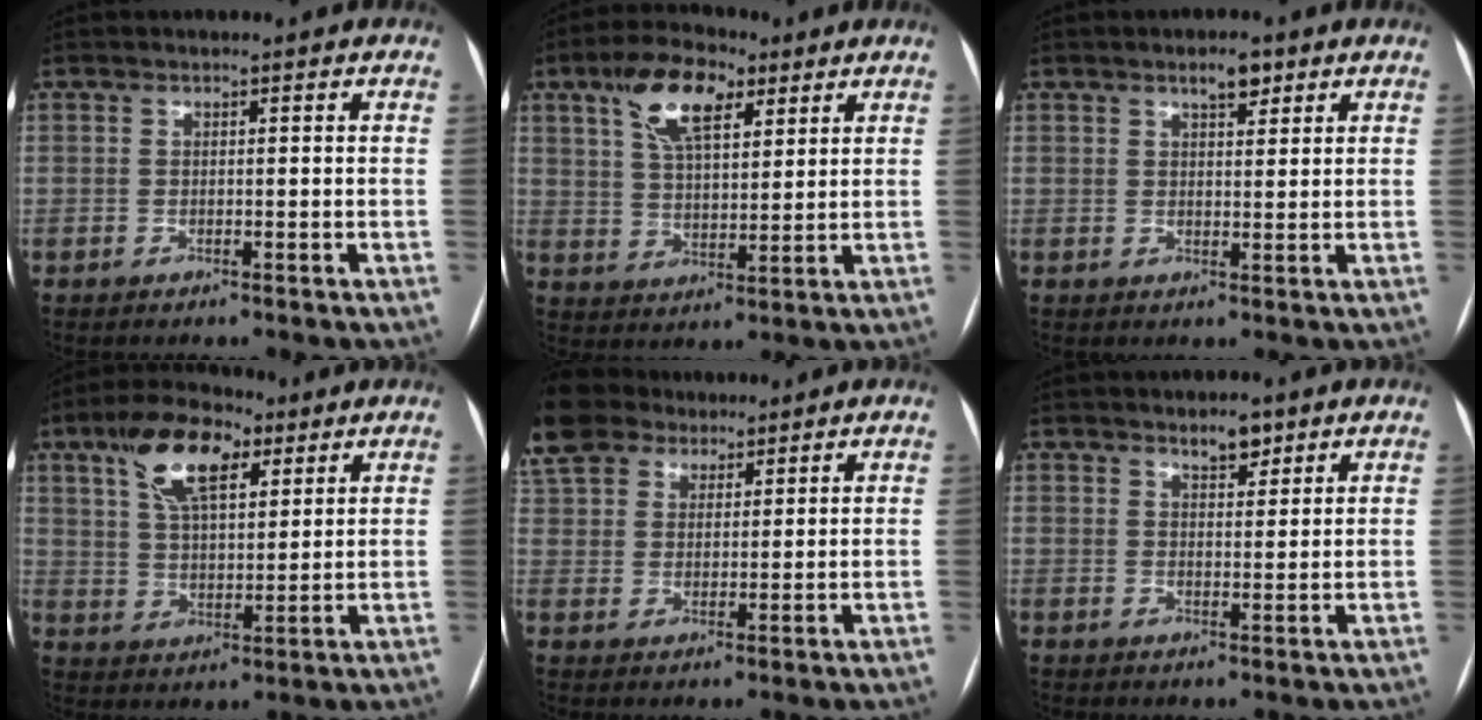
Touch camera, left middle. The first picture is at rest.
{"total": 10.9, "force": [5.8, 4.5, 8.0], "torque": [-0.155, 0.023, 0.107]}
{"total": 3.3, "force": [2.2, 1.1, 2.2], "torque": [-0.035, 0.002, 0.034]}
{"total": 11.9, "force": [6.3, 4.9, 8.8], "torque": [-0.167, 0.026, 0.116]}
{"total": 11.9, "force": [9.3, 6.4, 3.6], "torque": [-0.098, 0.038, 0.177]}
{"total": 3.2, "force": [2.4, 1.1, 1.7], "torque": [-0.028, -0.001, 0.039]}